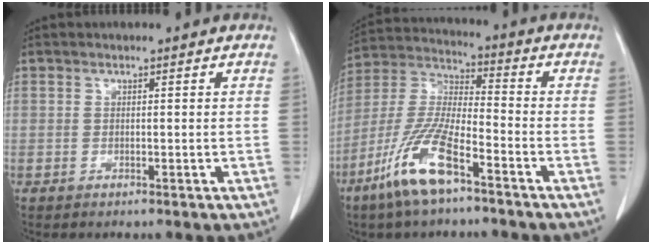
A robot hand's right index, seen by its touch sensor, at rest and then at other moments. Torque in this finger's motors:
{"motor_torque": [1.79, -0.34, 0.40, 0.21]}